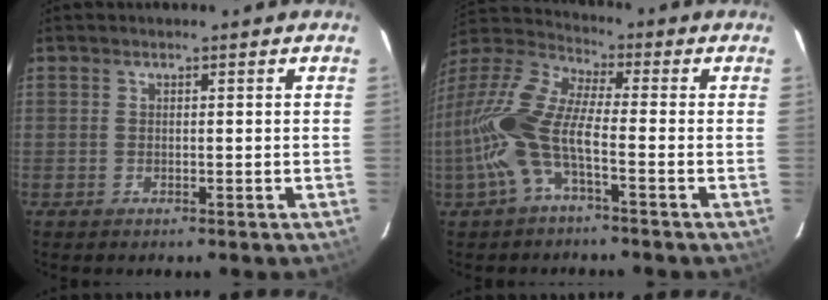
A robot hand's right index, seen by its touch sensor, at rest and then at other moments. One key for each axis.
{"total": 14.3, "fx": -3.7, "fy": 4.4, "fz": 13.1, "tx": -0.278, "ty": 0.002, "tz": -0.080}